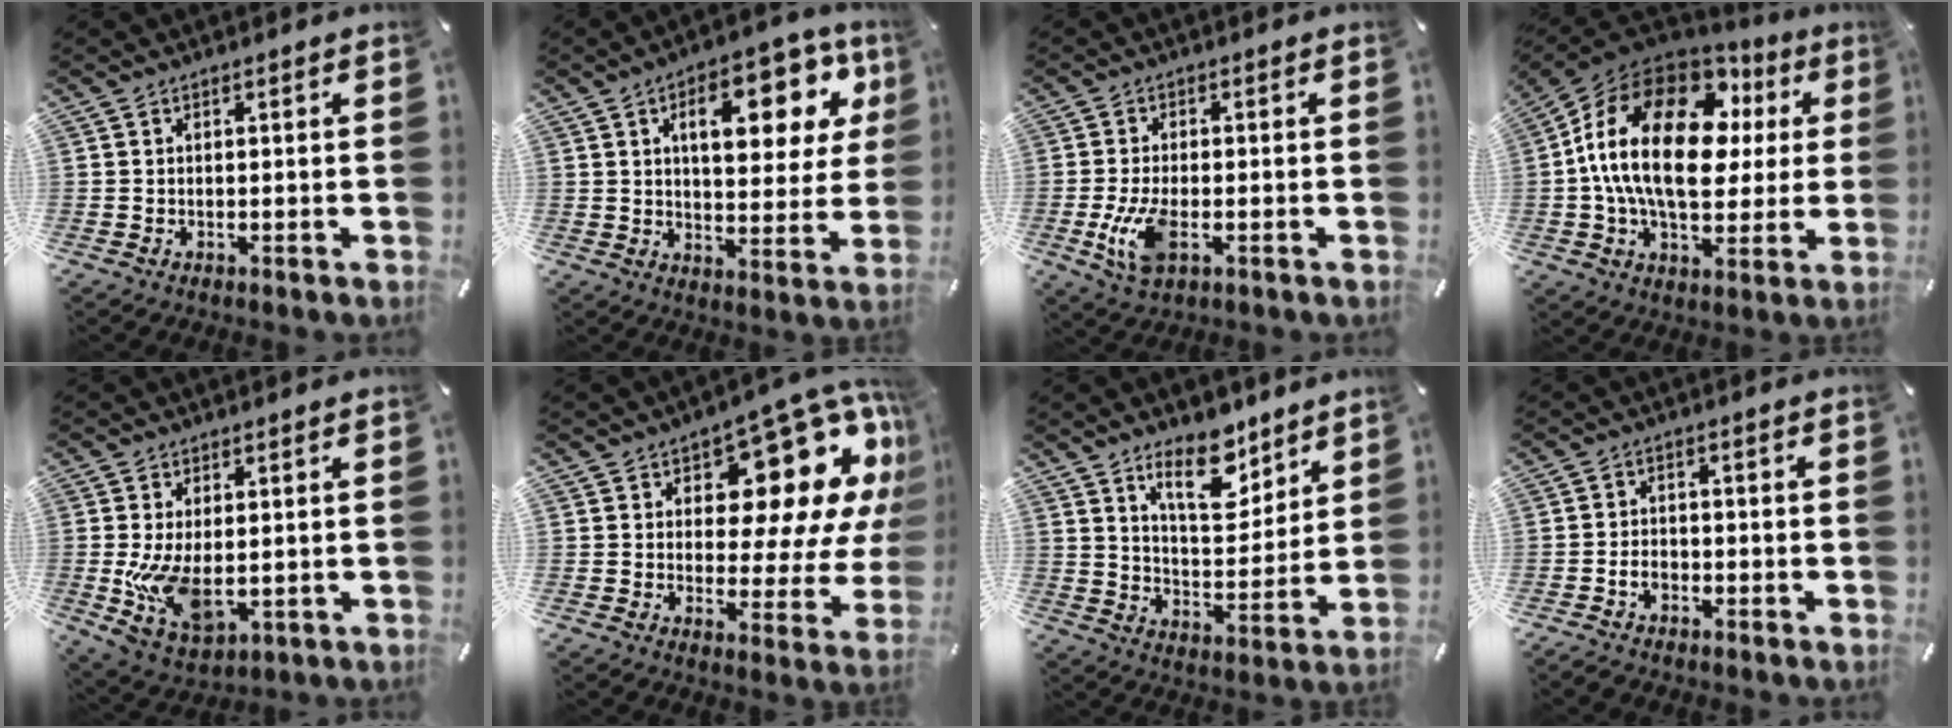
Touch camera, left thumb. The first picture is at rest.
{"total": 17.4, "force": [7.1, 8.9, 13.2], "torque": [-0.180, -0.017, 0.110]}
{"total": 8.3, "force": [-2.2, 3.9, 7.0], "torque": [-0.156, -0.010, -0.036]}
{"total": 24.7, "force": [4.1, 15.6, 18.7], "torque": [-0.357, 0.001, 0.070]}
{"total": 11.3, "force": [-0.7, 6.3, 9.3], "torque": [-0.191, -0.021, -0.006]}
{"total": 16.8, "force": [8.2, 9.3, 11.4], "torque": [-0.142, -0.075, 0.132]}
{"total": 13.4, "force": [9.4, 6.2, 7.4], "torque": [-0.107, -0.055, 0.165]}
{"total": 3.7, "force": [-1.9, 2.4, 2.1], "torque": [-0.043, 0.008, -0.037]}